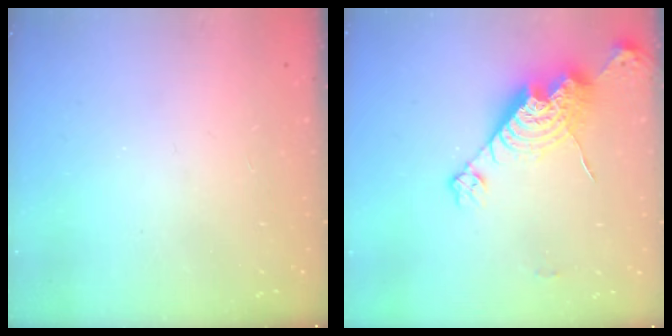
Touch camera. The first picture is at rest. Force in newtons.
{"total": 15.3, "press": 15.2, "slide": 1.3}